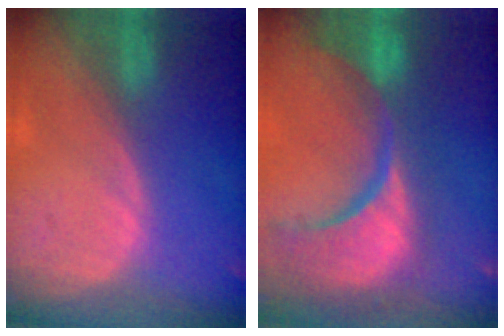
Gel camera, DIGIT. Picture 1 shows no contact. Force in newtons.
{"total": 15.4, "press": 12.1, "slide": 9.6}